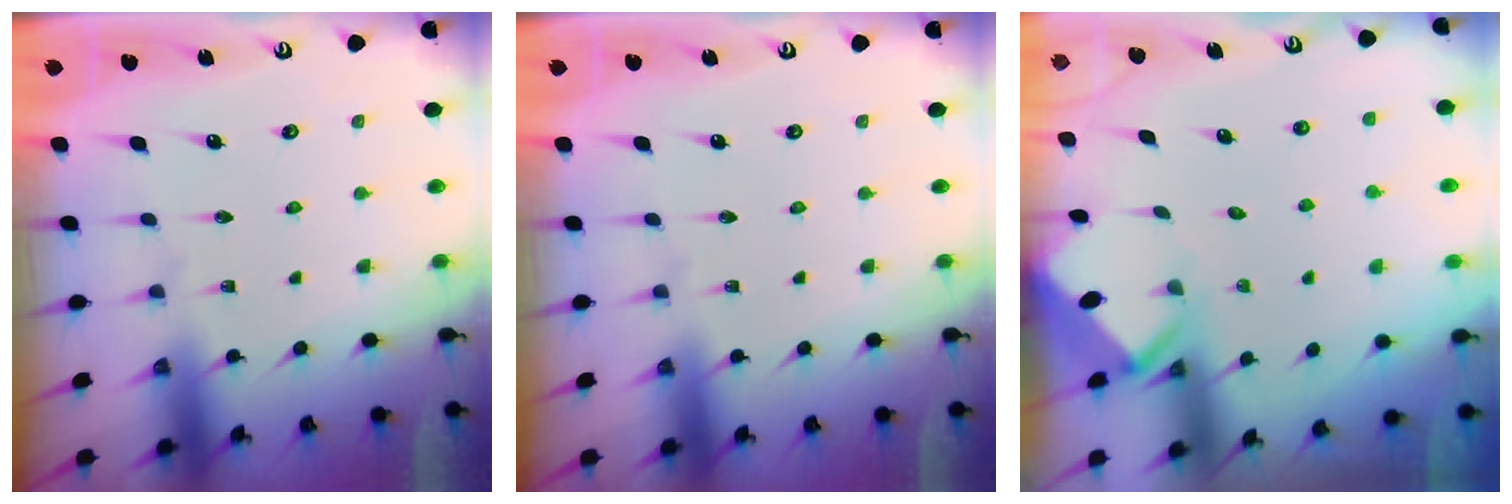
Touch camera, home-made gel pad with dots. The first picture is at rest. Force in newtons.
{"total": 0.0}
{"total": 3.3, "press": 3.3, "slide": 0.2}